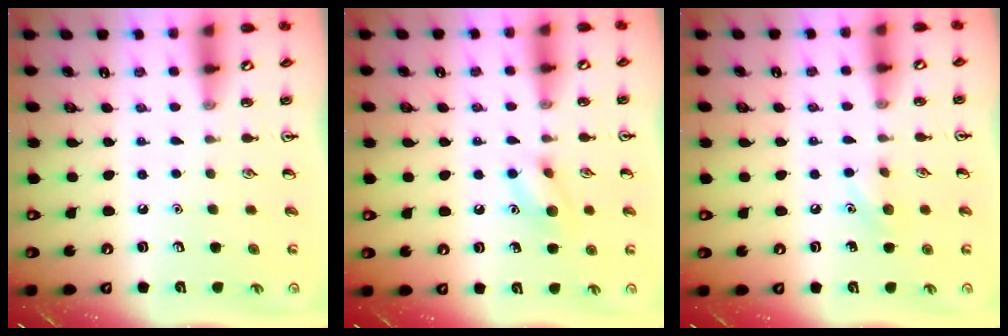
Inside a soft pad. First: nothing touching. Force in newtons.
{"total": 8.6, "press": 8.5, "slide": 1.0}
{"total": 6.3, "press": 6.0, "slide": 2.0}